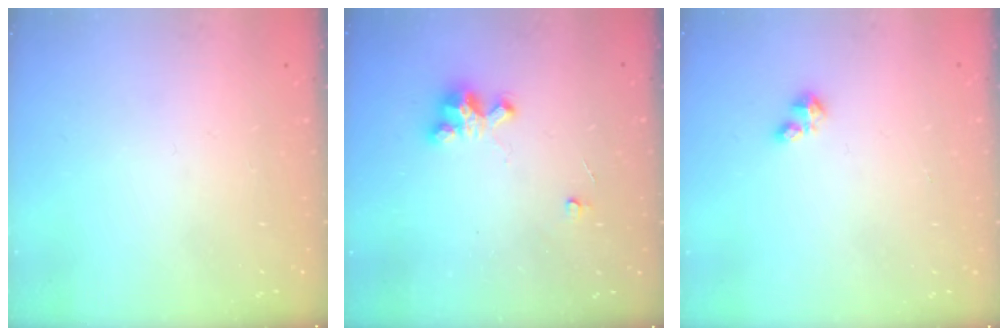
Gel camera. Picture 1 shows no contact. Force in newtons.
{"total": 3.9, "press": 3.9, "slide": 0.1}
{"total": 1.6, "press": 1.5, "slide": 0.4}